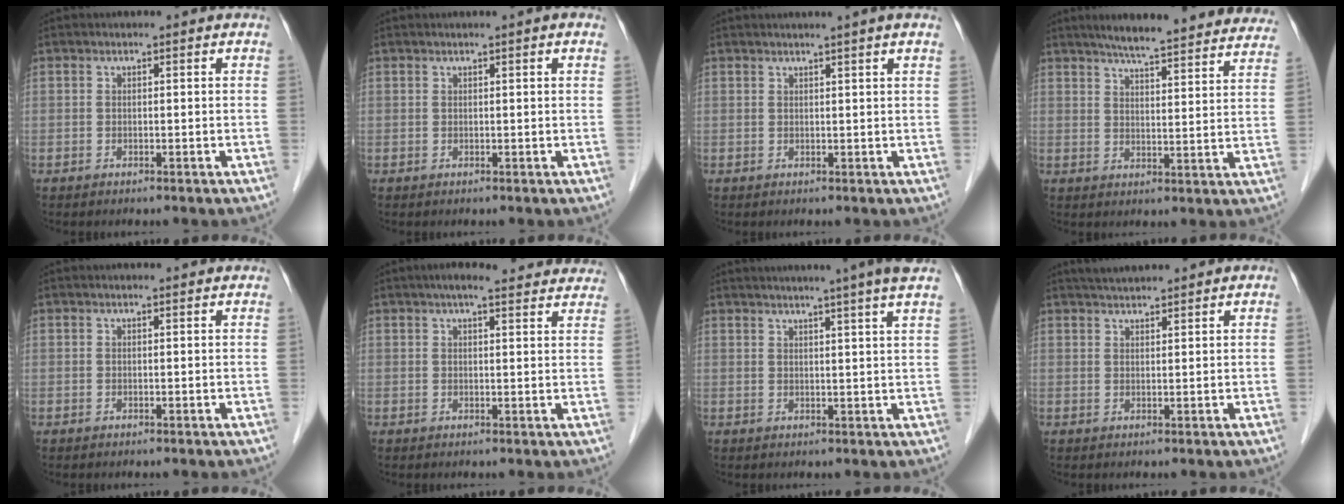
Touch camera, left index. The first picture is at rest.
{"total": 0.9, "force": [0.4, -0.2, 0.8], "torque": [-0.014, 0.003, 0.009]}
{"total": 2.9, "force": [2.2, -0.8, 1.7], "torque": [-0.022, 0.008, 0.032]}
{"total": 22.8, "force": [20.6, 2.4, 9.5], "torque": [-0.129, -0.014, 0.251]}
{"total": 0.8, "force": [0.8, 0.0, 0.3], "torque": [-0.011, 0.008, 0.012]}
{"total": 13.1, "force": [11.7, 2.2, 5.5], "torque": [-0.062, 0.034, 0.130]}
{"total": 9.7, "force": [7.7, -1.7, 5.7], "torque": [-0.076, 0.010, 0.078]}
{"total": 3.5, "force": [3.3, 0.0, 1.1], "torque": [-0.021, 0.022, 0.061]}